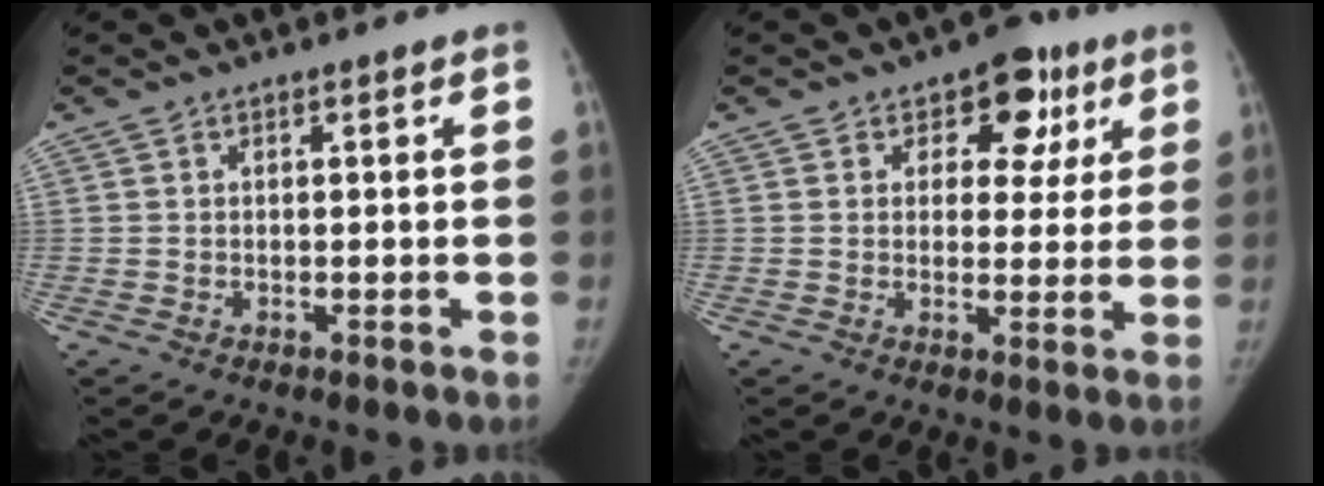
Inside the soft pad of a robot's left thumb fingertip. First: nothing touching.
{"total": 9.2, "force": [4.4, 6.3, 5.2], "torque": [-0.014, -0.010, 0.053]}